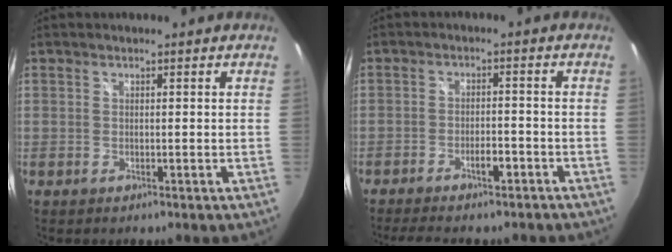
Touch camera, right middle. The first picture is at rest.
{"total": 7.2, "force": [-5.8, 2.1, 3.7], "torque": [-0.078, -0.002, -0.085]}